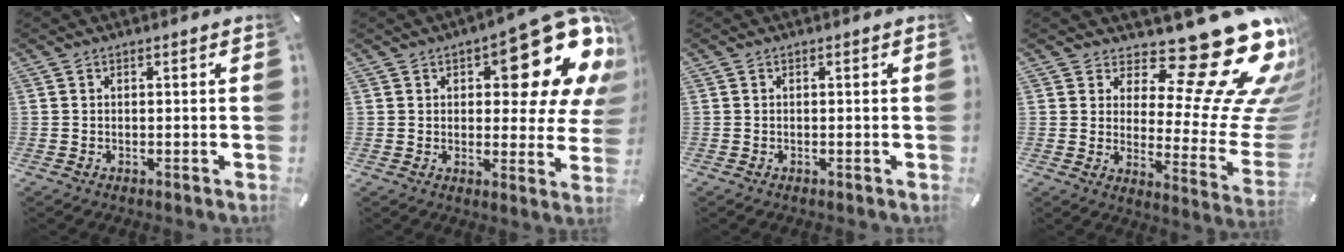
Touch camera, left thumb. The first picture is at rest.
{"total": 19.0, "force": [9.5, 7.8, 14.5], "torque": [-0.175, -0.070, 0.151]}
{"total": 0.0}
{"total": 25.2, "force": [15.5, 9.4, 17.6], "torque": [-0.209, -0.129, 0.250]}